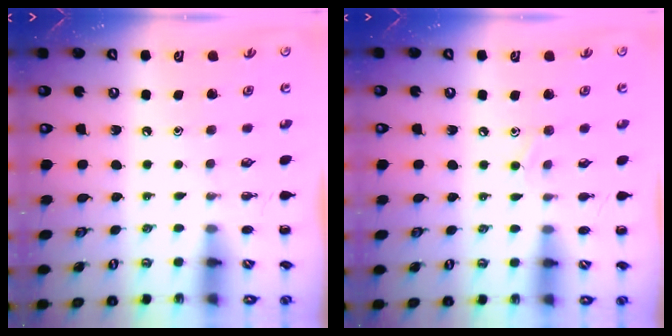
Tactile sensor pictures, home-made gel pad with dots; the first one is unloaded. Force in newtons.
{"total": 6.1, "press": 5.8, "slide": 1.9}